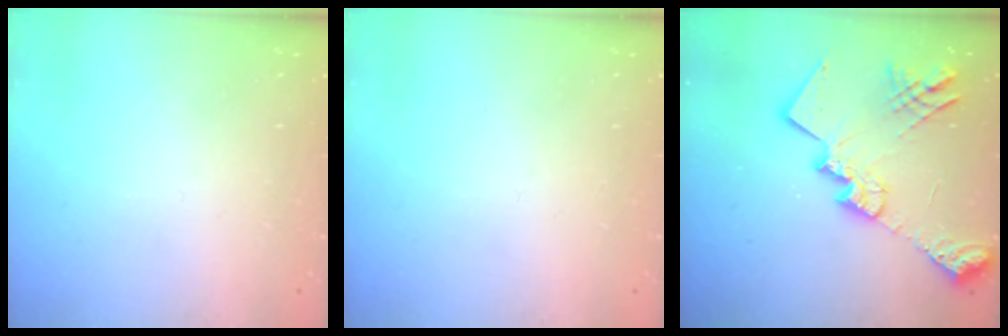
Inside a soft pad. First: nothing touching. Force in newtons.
{"total": 0.0}
{"total": 20.8, "press": 20.7, "slide": 1.9}